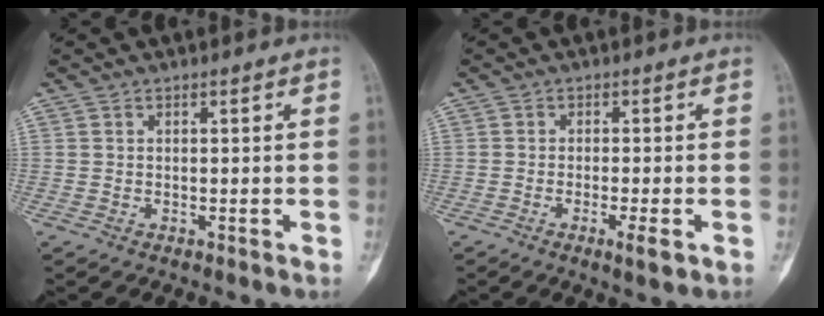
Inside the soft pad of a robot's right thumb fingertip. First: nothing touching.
{"total": 3.6, "force": [-1.6, 0.5, 3.2], "torque": [-0.053, -0.004, -0.028]}